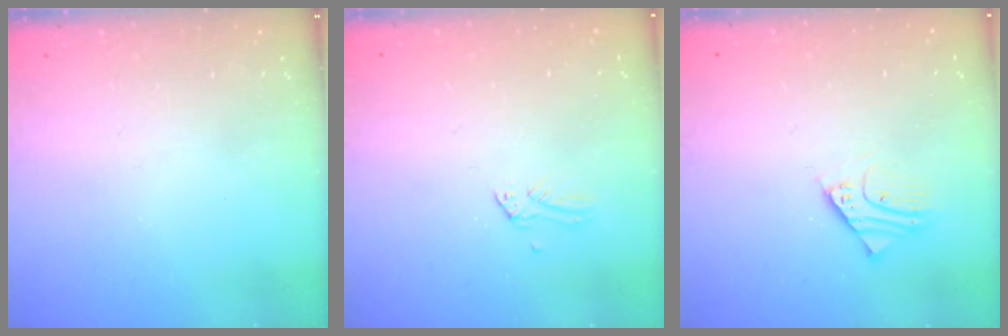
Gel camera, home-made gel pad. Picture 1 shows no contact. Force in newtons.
{"total": 0.0}
{"total": 2.5, "press": 2.5, "slide": 0.2}